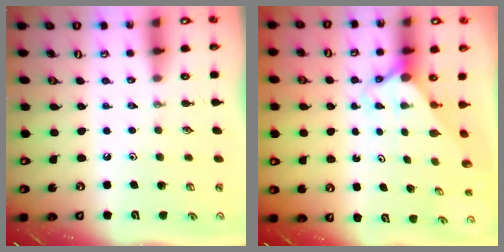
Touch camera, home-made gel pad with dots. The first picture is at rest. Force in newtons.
{"total": 2.2, "press": 2.2, "slide": 0.2}